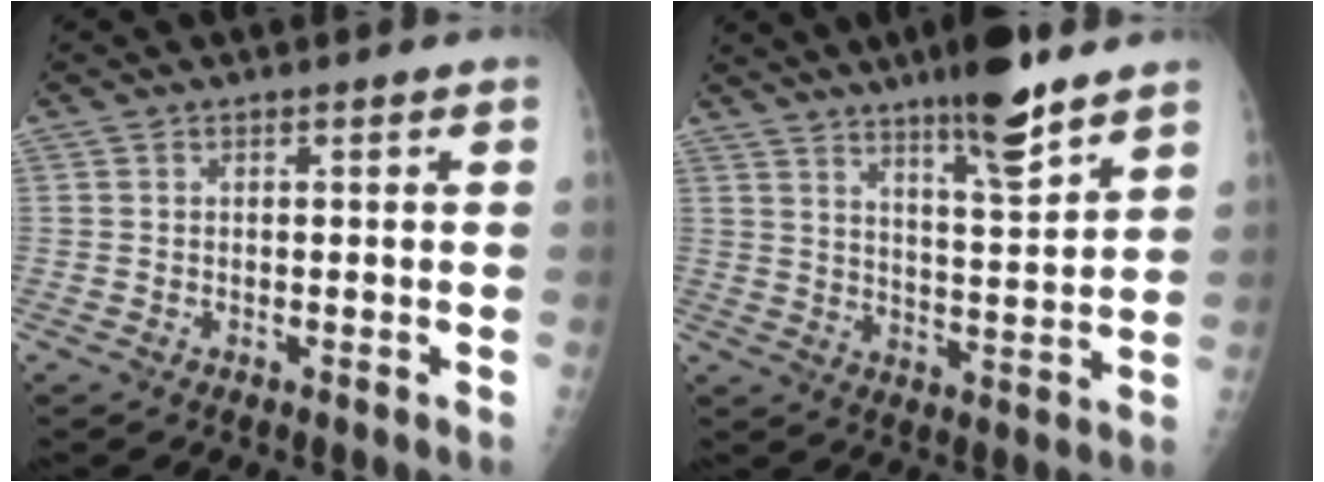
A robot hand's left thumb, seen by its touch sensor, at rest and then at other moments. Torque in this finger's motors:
{"motor_torque": [2.55, 1.52, 1.09, -0.86, 0.04]}